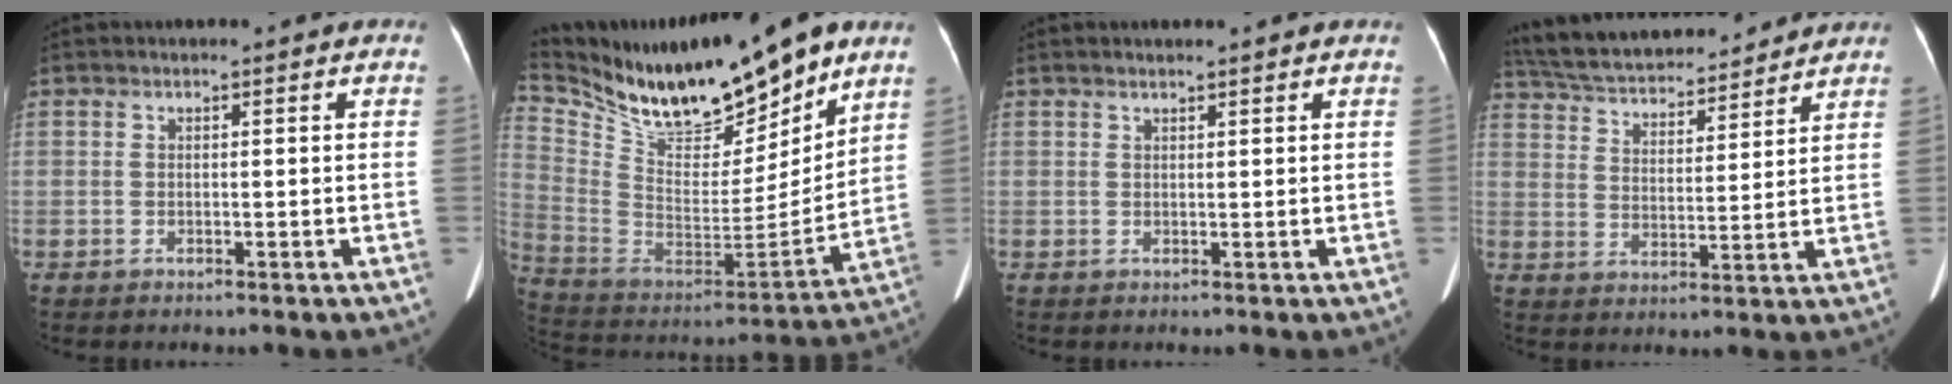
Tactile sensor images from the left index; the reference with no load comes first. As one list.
[{"total": 22.8, "force": [18.4, 4.7, 12.6], "torque": [-0.242, -0.018, 0.320]}, {"total": 1.4, "force": [1.2, 0.0, 0.8], "torque": [-0.013, 0.011, 0.021]}, {"total": 19.5, "force": [17.7, 4.3, 6.9], "torque": [-0.135, 0.033, 0.275]}]